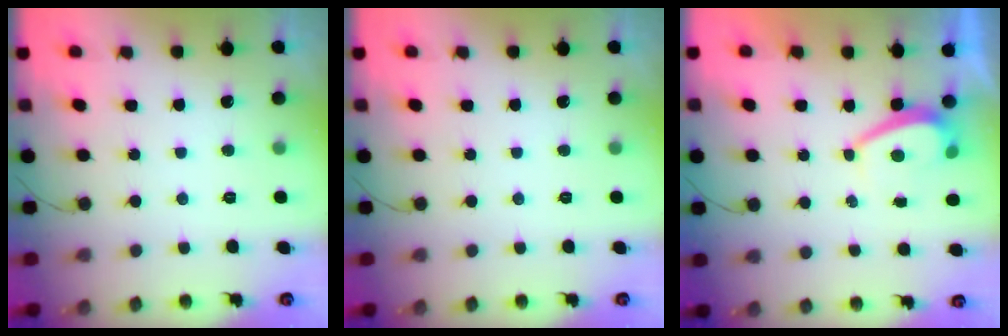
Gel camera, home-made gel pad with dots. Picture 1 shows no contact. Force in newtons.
{"total": 0.0}
{"total": 1.7, "press": 1.6, "slide": 0.6}